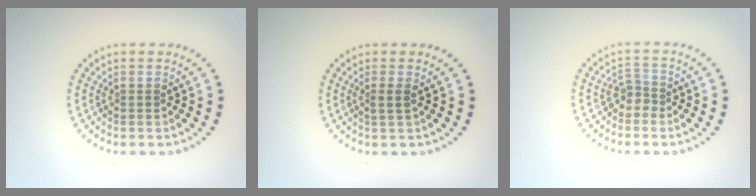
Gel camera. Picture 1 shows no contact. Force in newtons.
{"total": 1.3, "press": 0.9, "slide": 0.9}
{"total": 1.8, "press": 1.1, "slide": 1.3}